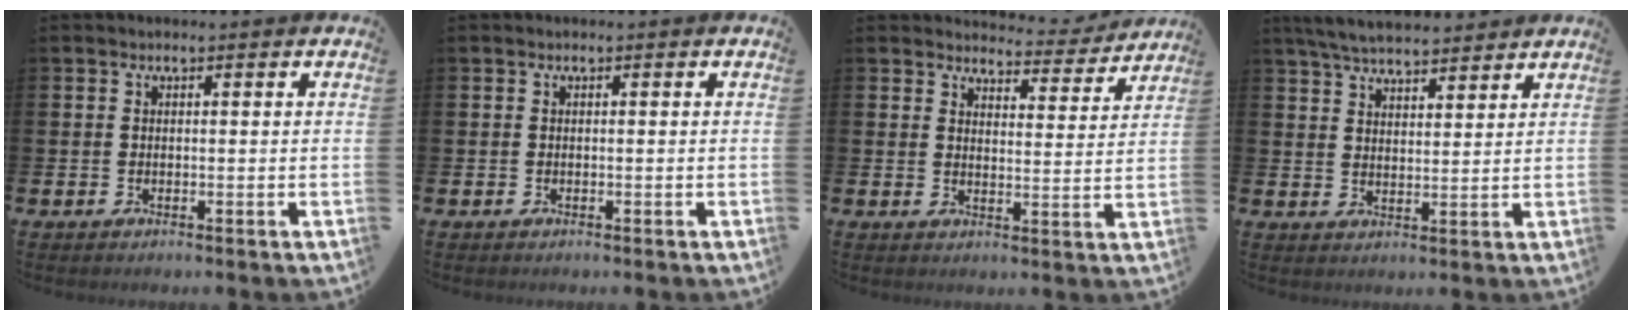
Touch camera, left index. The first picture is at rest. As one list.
[{"total": 0.0}, {"total": 3.9, "force": [3.7, 1.0, 0.1], "torque": [-0.007, -0.032, 0.060]}, {"total": 5.4, "force": [5.3, 0.8, 1.0], "torque": [-0.032, -0.024, 0.095]}]